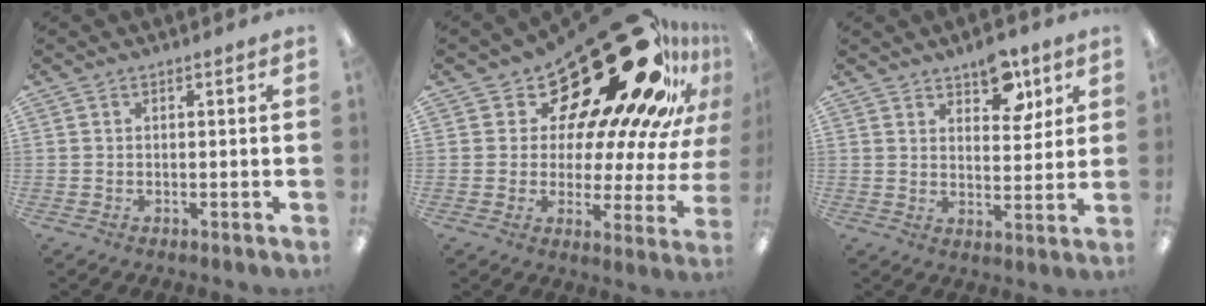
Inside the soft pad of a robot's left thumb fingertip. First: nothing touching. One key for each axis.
{"total": 28.3, "fx": 19.2, "fy": 11.4, "fz": 17.5, "tx": -0.222, "ty": -0.164, "tz": 0.341}
{"total": 8.3, "fx": 5.7, "fy": 4.4, "fz": 4.1, "tx": -0.033, "ty": -0.031, "tz": 0.095}